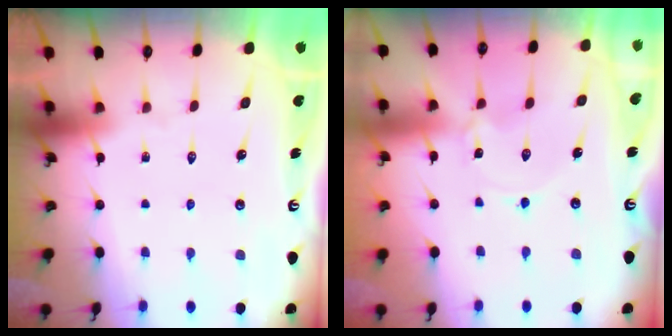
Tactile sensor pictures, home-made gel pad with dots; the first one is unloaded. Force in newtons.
{"total": 0.0}